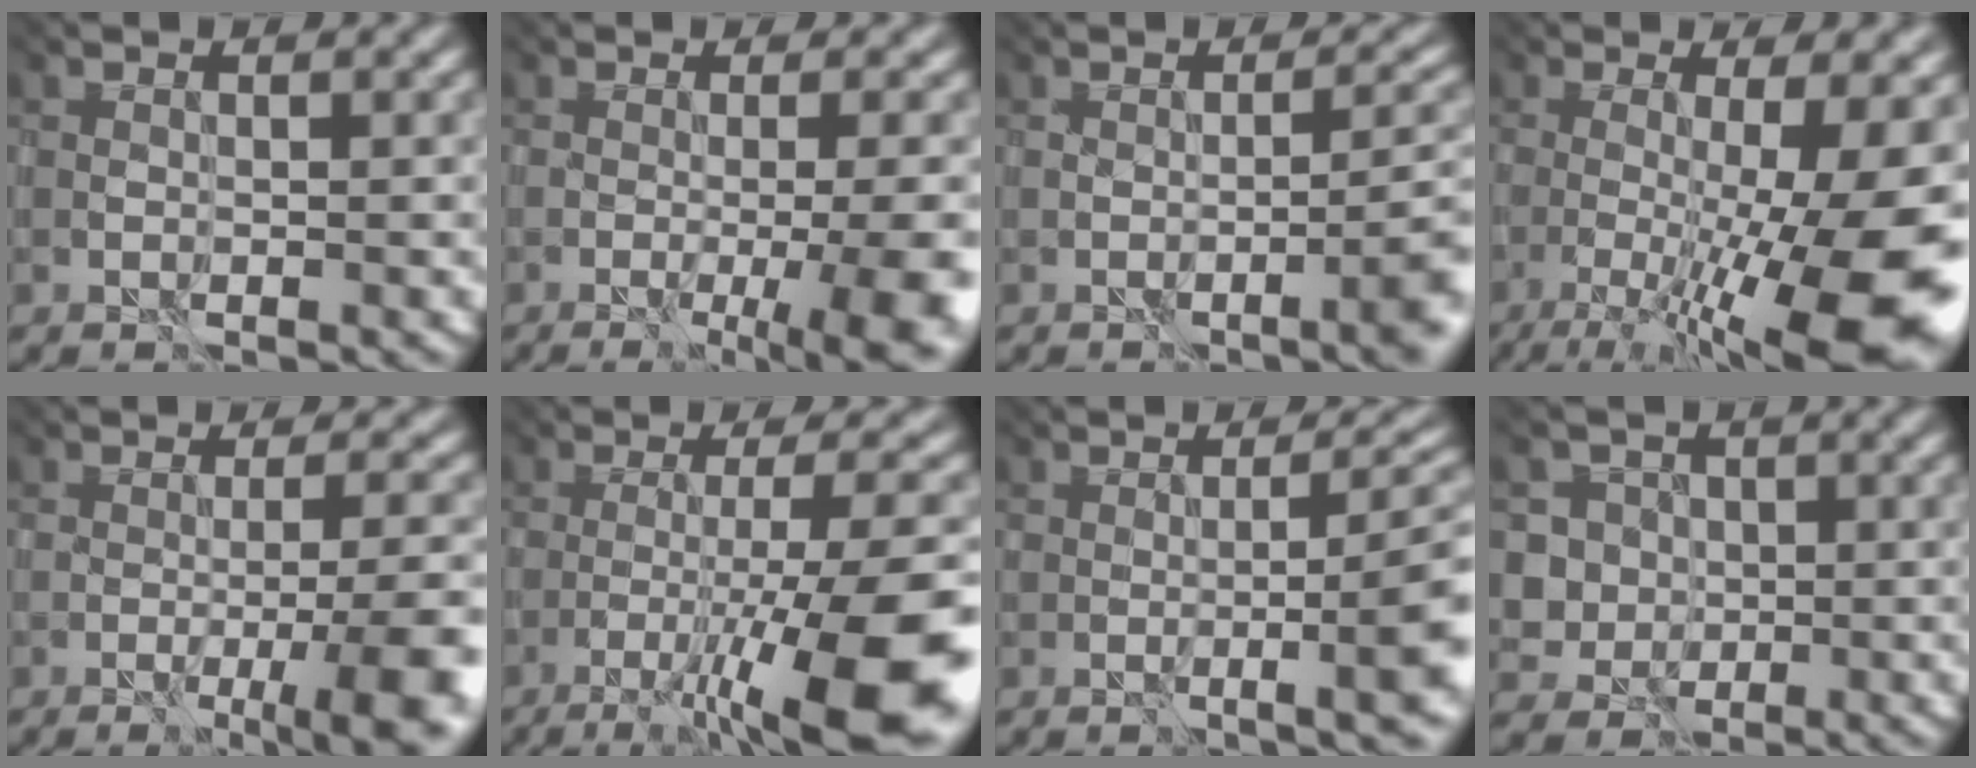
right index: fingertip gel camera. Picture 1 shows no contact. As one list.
[{"total": 10.4, "force": [-3.5, 3.7, 9.1], "torque": [-0.085, 0.003, -0.020]}, {"total": 4.4, "force": [-2.4, 0.6, 3.6], "torque": [-0.035, 0.000, -0.016]}, {"total": 15.4, "force": [-3.9, 4.8, 14.1], "torque": [-0.205, -0.012, -0.038]}, {"total": 7.9, "force": [-3.7, 1.4, 6.8], "torque": [-0.074, 0.001, -0.035]}, {"total": 11.3, "force": [-6.3, 0.9, 9.4], "torque": [-0.149, -0.009, -0.084]}, {"total": 4.7, "force": [-1.5, 0.2, 4.4], "torque": [-0.055, -0.002, 0.002]}, {"total": 3.8, "force": [1.6, 3.4, 0.2], "torque": [-0.018, 0.009, 0.029]}]